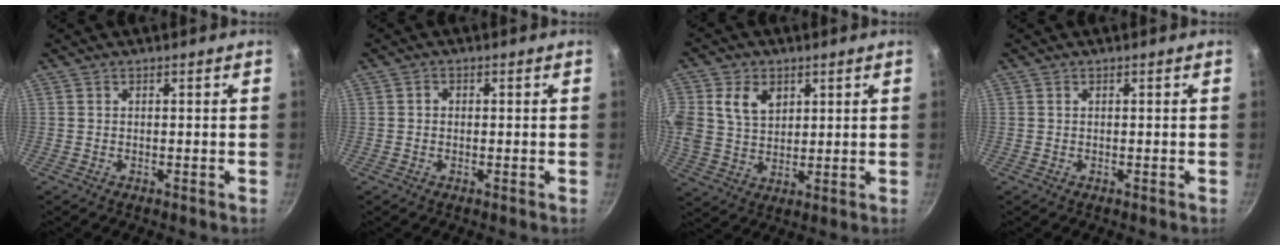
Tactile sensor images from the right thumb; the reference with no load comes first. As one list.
[{"total": 1.1, "force": [0.0, 1.0, 0.5], "torque": [-0.008, 0.006, -0.002]}, {"total": 11.5, "force": [3.8, 8.6, 6.6], "torque": [-0.128, 0.000, 0.072]}, {"total": 0.0}]